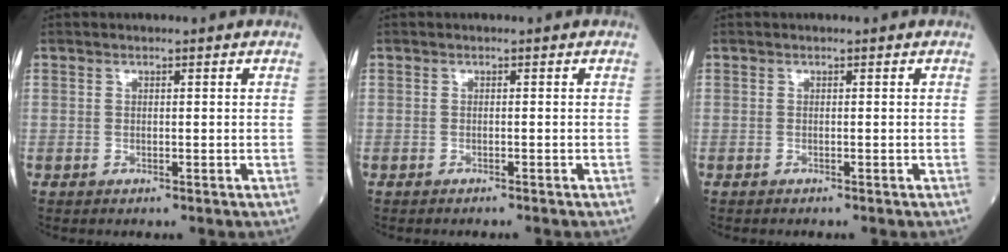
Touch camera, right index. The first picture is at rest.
{"total": 1.2, "force": [-1.1, -0.2, 0.4], "torque": [-0.006, 0.001, -0.012]}
{"total": 0.0}